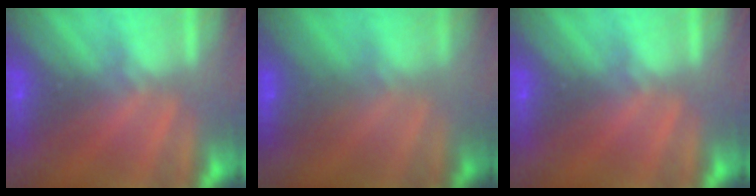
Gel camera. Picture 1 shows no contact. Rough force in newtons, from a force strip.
{"total": 2.4}
{"total": 0.0}